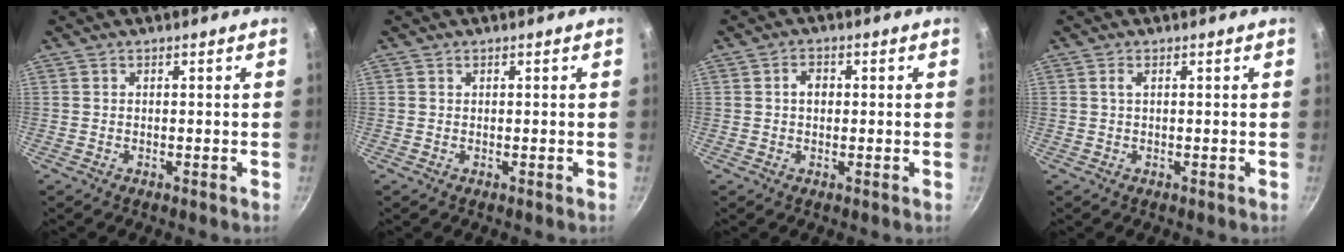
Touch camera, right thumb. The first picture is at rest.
{"total": 0.0}
{"total": 2.7, "force": [0.3, 2.0, 1.8], "torque": [-0.016, 0.007, 0.003]}
{"total": 1.0, "force": [0.3, 0.4, 0.9], "torque": [-0.017, 0.002, 0.006]}